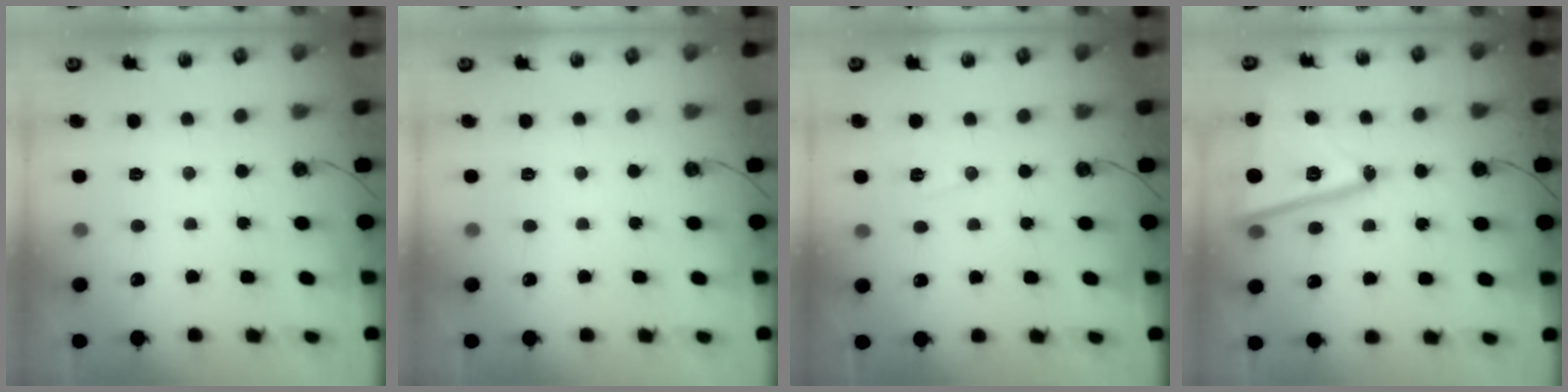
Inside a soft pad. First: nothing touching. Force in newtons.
{"total": 0.0}
{"total": 6.6, "press": 5.2, "slide": 4.1}
{"total": 20.6, "press": 20.6, "slide": 1.2}